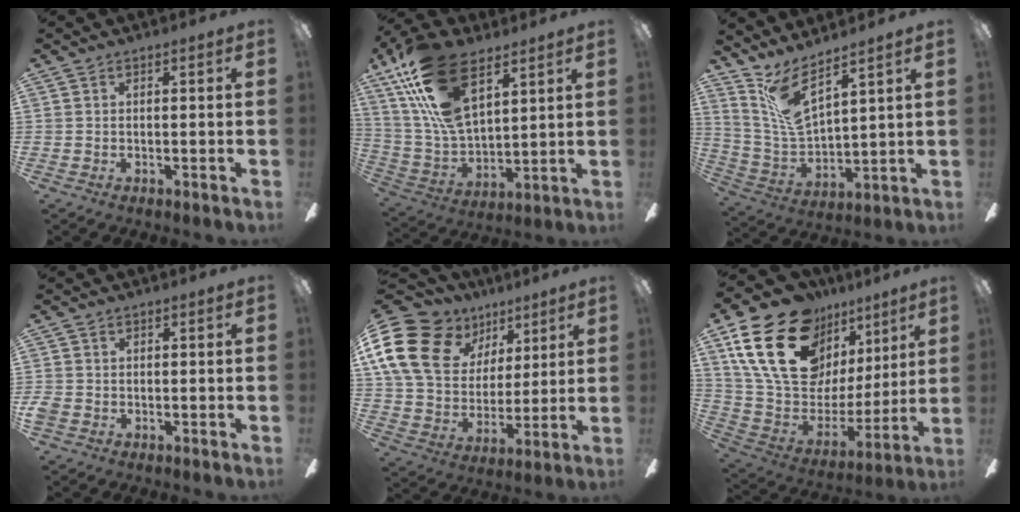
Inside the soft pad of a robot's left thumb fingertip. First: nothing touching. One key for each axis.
{"total": 21.9, "fx": 12.2, "fy": 10.9, "fz": 14.6, "tx": -0.323, "ty": -0.047, "tz": 0.219}
{"total": 11.6, "fx": 7.9, "fy": 3.6, "fz": 7.7, "tx": -0.175, "ty": -0.034, "tz": 0.148}
{"total": 2.0, "fx": -0.7, "fy": 1.6, "fz": 1.0, "tx": -0.015, "ty": 0.007, "tz": -0.012}
{"total": 21.7, "fx": 9.6, "fy": 15.8, "fz": 11.4, "tx": -0.236, "ty": -0.036, "tz": 0.181}
{"total": 25.2, "fx": 13.2, "fy": 15.7, "fz": 14.6, "tx": -0.283, "ty": -0.065, "tz": 0.249}